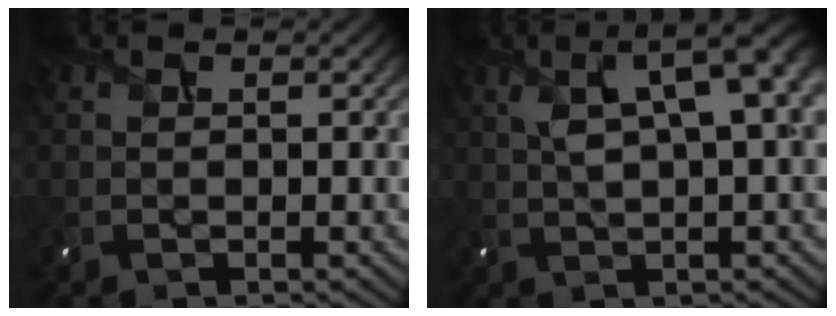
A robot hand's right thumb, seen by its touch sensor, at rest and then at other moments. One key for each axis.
{"total": 8.9, "fx": 2.9, "fy": 2.9, "fz": 7.9, "tx": -0.154, "ty": 0.014, "tz": 0.055}